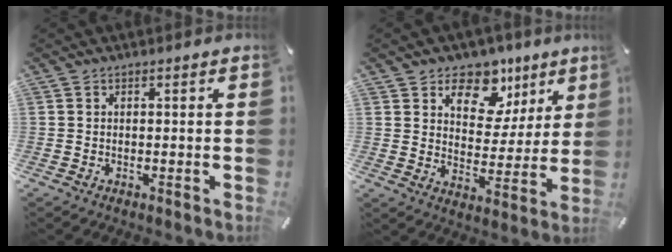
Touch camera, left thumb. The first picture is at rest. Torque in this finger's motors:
{"motor_torque": [-0.01, 0.55, 0.94, -1.31, 0.21]}